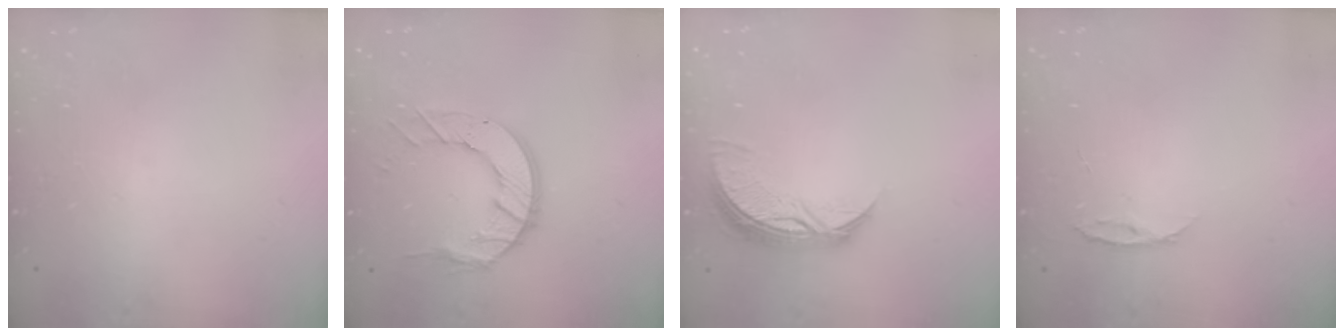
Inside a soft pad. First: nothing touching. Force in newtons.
{"total": 10.7, "press": 10.6, "slide": 1.1}
{"total": 8.3, "press": 8.2, "slide": 0.3}
{"total": 4.0, "press": 4.0, "slide": 0.4}